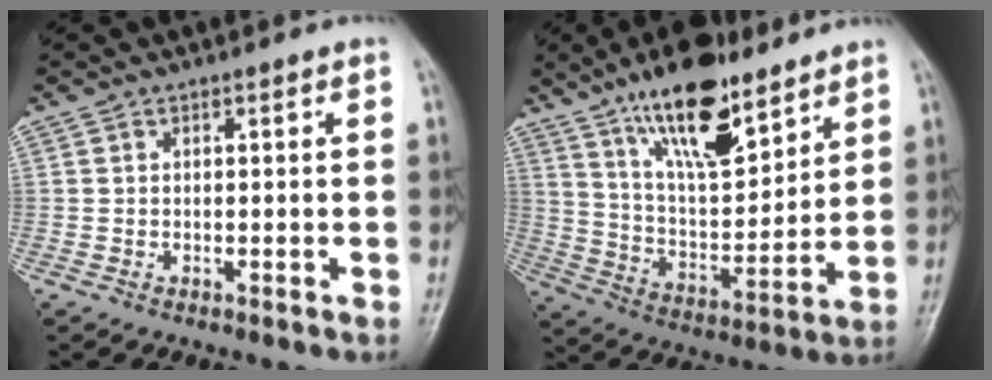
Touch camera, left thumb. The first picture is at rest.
{"total": 18.2, "force": [12.2, 6.8, 11.7], "torque": [-0.161, -0.066, 0.219]}